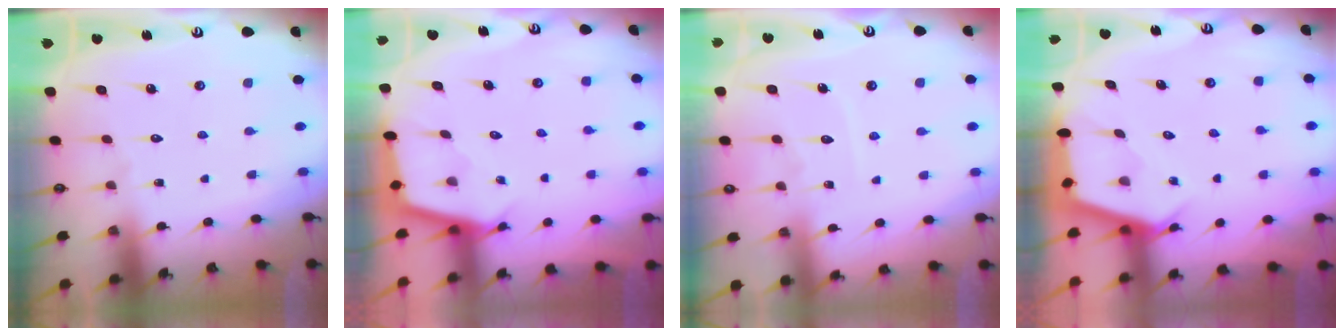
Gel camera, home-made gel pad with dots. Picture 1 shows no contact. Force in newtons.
{"total": 2.5, "press": 2.5, "slide": 0.1}
{"total": 5.6, "press": 5.6, "slide": 0.5}
{"total": 2.9, "press": 2.9, "slide": 0.3}